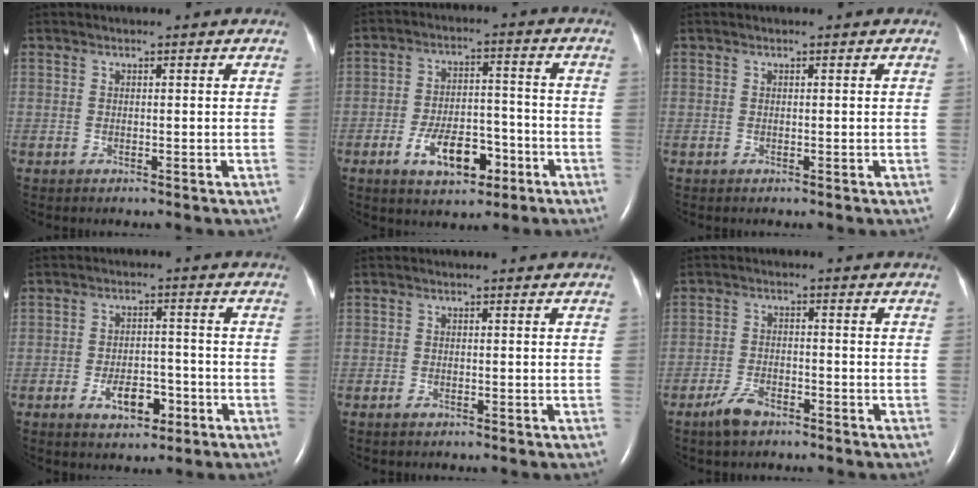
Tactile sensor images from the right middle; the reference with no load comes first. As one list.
[{"total": 9.0, "force": [-4.3, 4.2, 6.6], "torque": [-0.124, 0.008, -0.067]}, {"total": 0.0}, {"total": 5.8, "force": [-2.8, 3.0, 4.1], "torque": [-0.072, 0.003, -0.041]}, {"total": 0.8, "force": [-0.6, 0.4, 0.4], "torque": [-0.012, -0.001, -0.009]}, {"total": 4.1, "force": [-3.1, 1.5, 2.3], "torque": [-0.056, -0.002, -0.054]}]